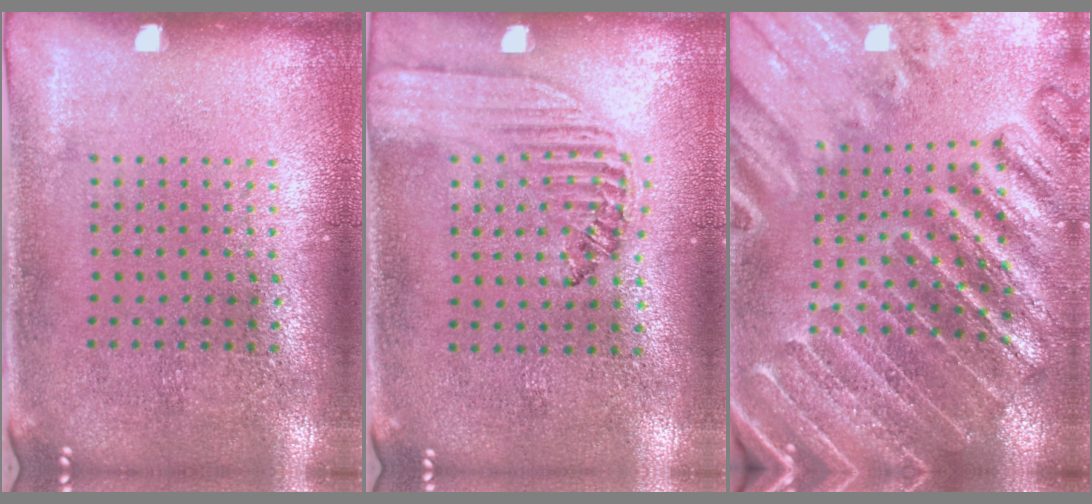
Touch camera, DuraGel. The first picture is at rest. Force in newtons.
{"total": 1.5, "press": 1.4, "slide": 0.6}
{"total": 3.2, "press": 3.1, "slide": 0.5}